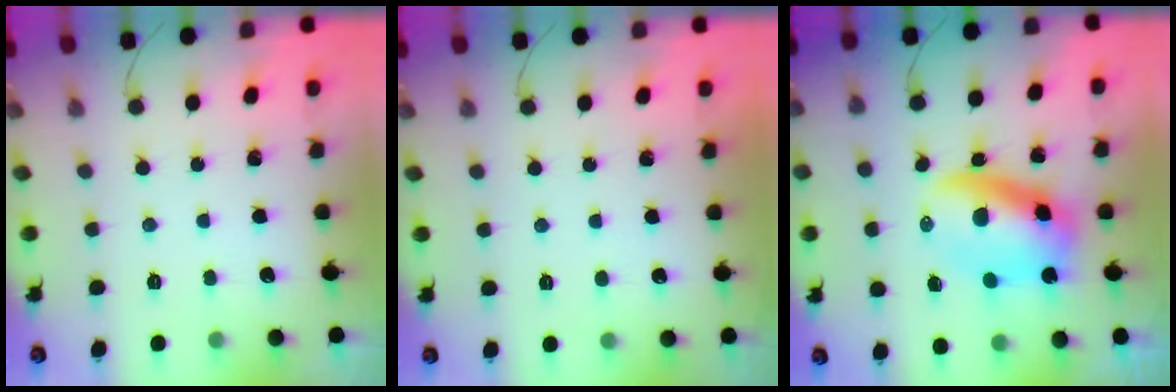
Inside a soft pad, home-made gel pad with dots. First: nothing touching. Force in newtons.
{"total": 1.0, "press": 1.0, "slide": 0.2}
{"total": 10.7, "press": 10.3, "slide": 2.8}